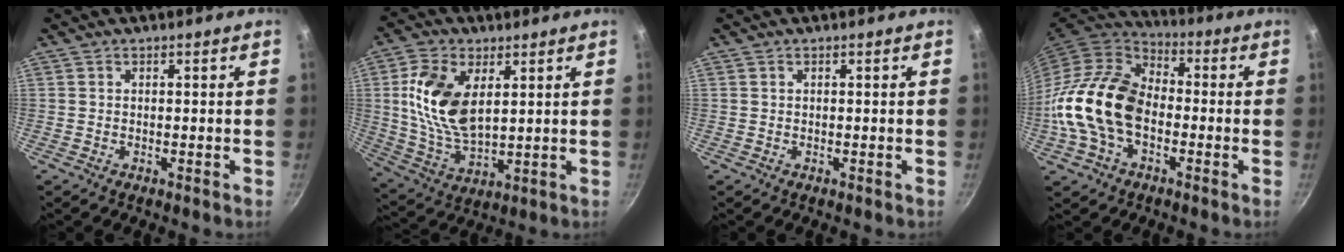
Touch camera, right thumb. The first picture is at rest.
{"total": 14.3, "force": [3.5, 8.0, 11.4], "torque": [-0.214, -0.019, 0.076]}
{"total": 0.0}
{"total": 17.7, "force": [-3.2, 12.0, 12.6], "torque": [-0.209, 0.034, -0.076]}